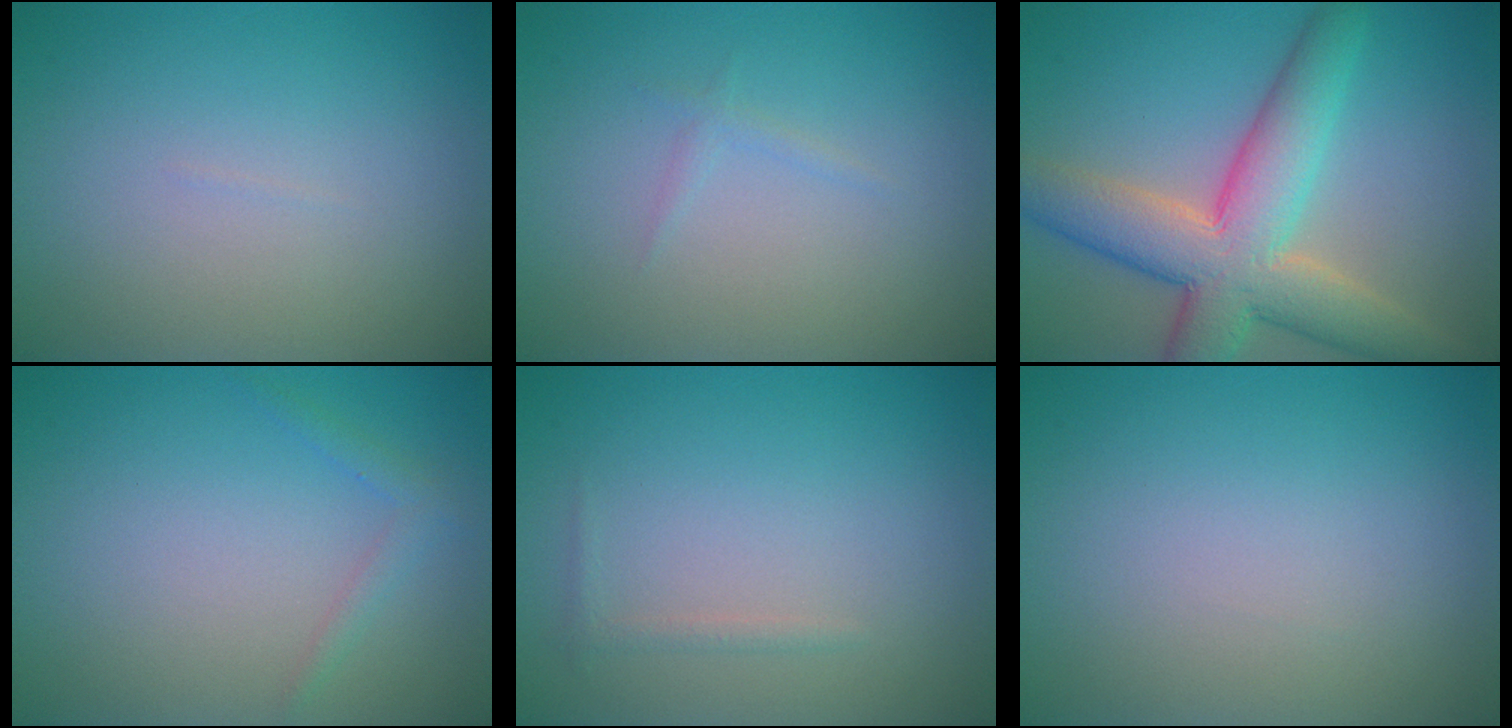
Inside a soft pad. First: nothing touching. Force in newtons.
{"total": 0.7, "press": 0.7, "slide": 0.1}
{"total": 9.2, "press": 9.2, "slide": 0.6}
{"total": 1.2, "press": 1.2, "slide": 0.1}
{"total": 0.7, "press": 0.7, "slide": 0.0}
{"total": 0.0}